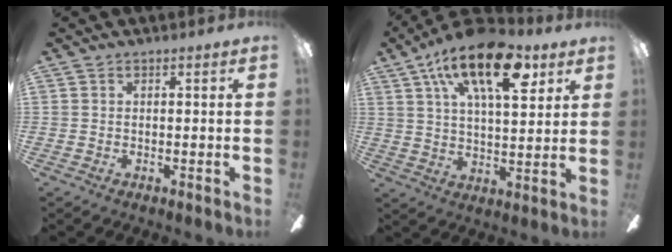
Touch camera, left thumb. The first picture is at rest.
{"total": 20.2, "force": [9.8, 8.9, 15.2], "torque": [-0.246, -0.029, 0.158]}